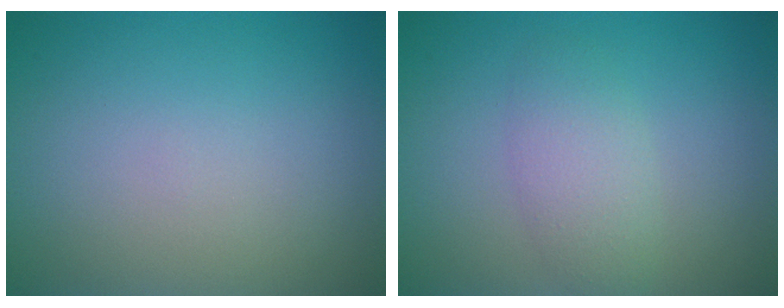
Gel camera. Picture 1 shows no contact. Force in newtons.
{"total": 2.7, "press": 2.7, "slide": 0.1}